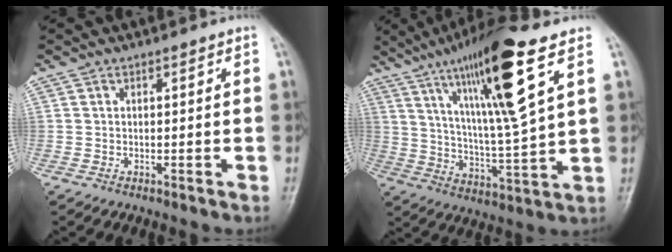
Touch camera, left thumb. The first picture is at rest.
{"total": 18.7, "force": [9.1, 2.0, 16.2], "torque": [-0.278, -0.036, 0.161]}